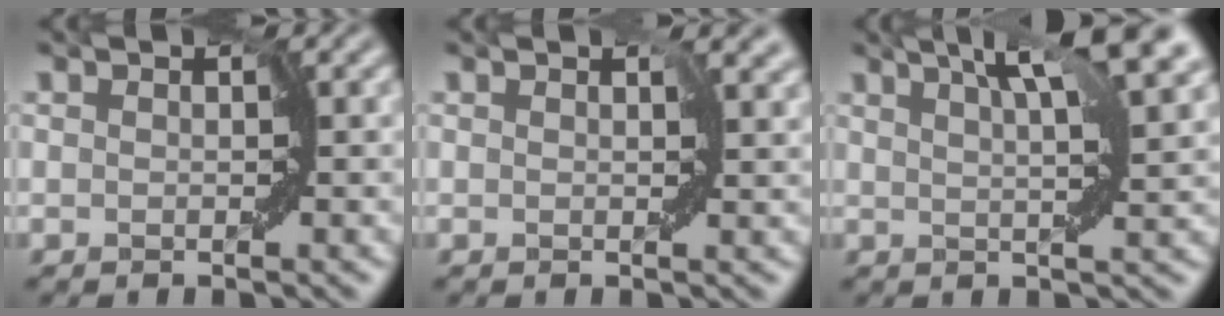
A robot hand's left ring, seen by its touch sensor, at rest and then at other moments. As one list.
[{"total": 2.0, "force": [1.0, 1.0, 1.3], "torque": [-0.012, 0.006, 0.010]}, {"total": 7.7, "force": [4.8, 1.3, 5.9], "torque": [-0.072, 0.030, 0.064]}]